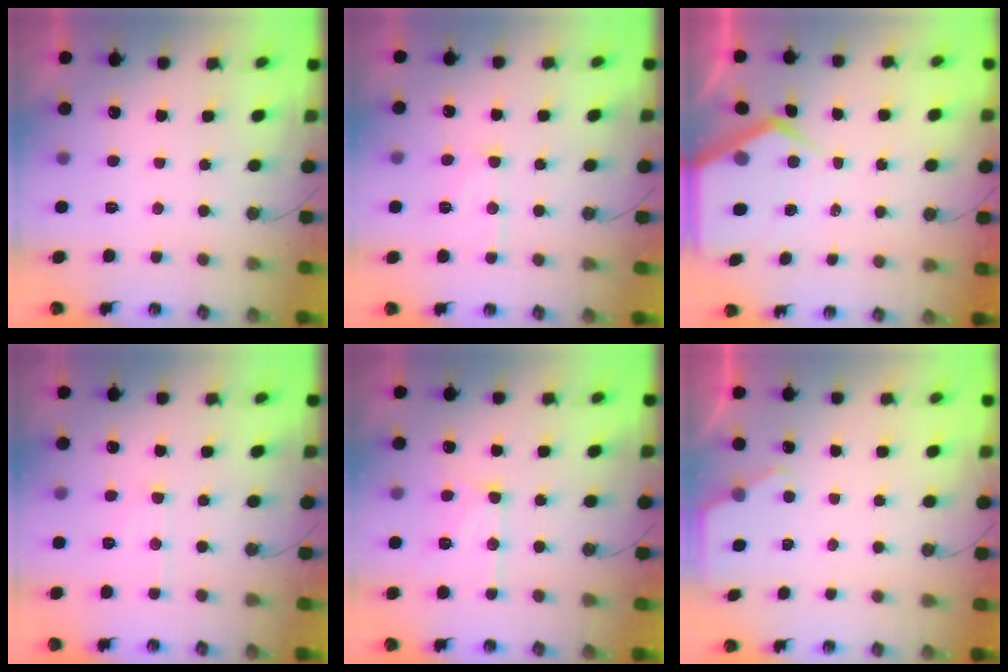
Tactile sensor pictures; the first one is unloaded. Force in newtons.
{"total": 8.7, "press": 8.7, "slide": 0.2}
{"total": 7.1, "press": 7.1, "slide": 0.7}
{"total": 7.0, "press": 7.0, "slide": 0.4}
{"total": 13.0, "press": 13.0, "slide": 1.1}
{"total": 2.2, "press": 2.2, "slide": 0.3}